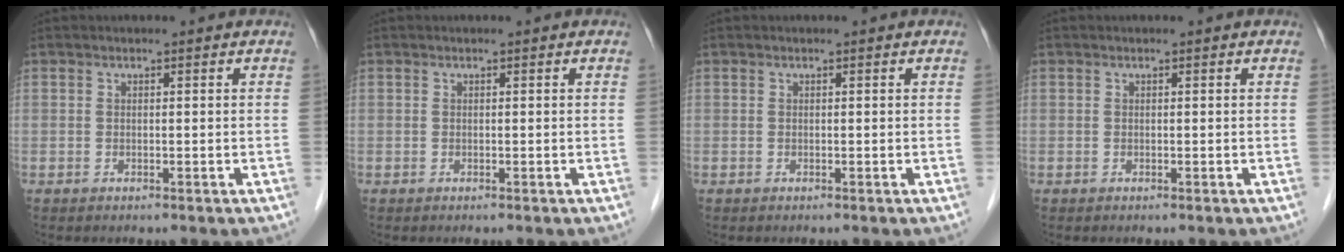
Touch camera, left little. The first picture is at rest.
{"total": 0.0}
{"total": 0.0}
{"total": 0.0}